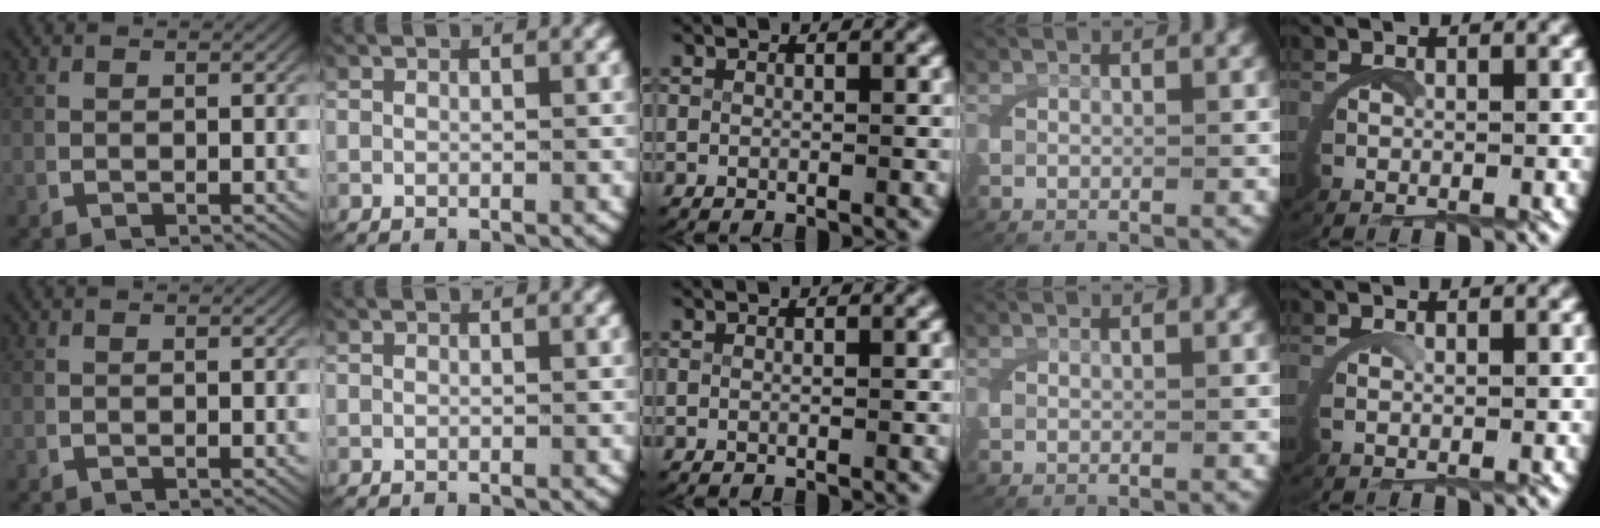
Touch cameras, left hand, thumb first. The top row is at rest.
{"little": {"total": 0.5, "force": [0.3, -0.1, 0.4], "torque": [-0.013, 0.001, 0.006]}}